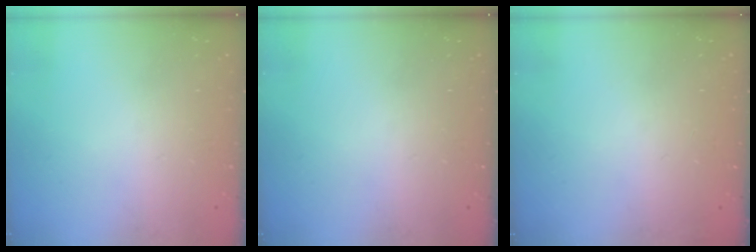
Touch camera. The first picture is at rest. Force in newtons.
{"total": 0.0}
{"total": 2.8, "press": 2.2, "slide": 1.7}